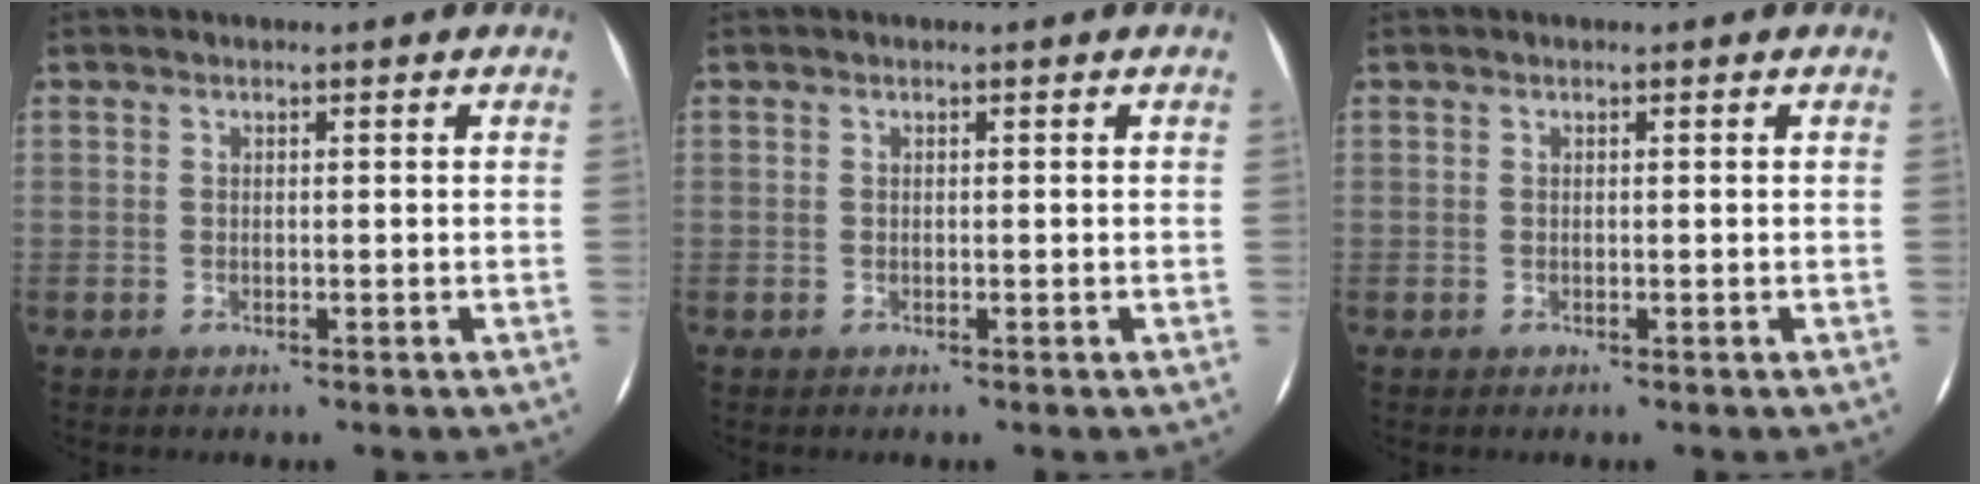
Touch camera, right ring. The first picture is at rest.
{"total": 0.0}
{"total": 0.0}